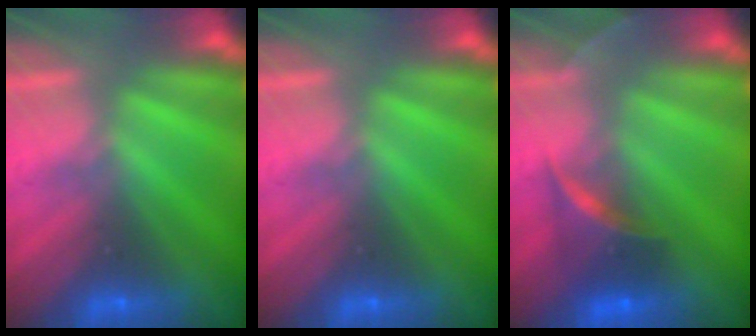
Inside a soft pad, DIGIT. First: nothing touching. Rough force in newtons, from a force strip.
{"total": 0.0}
{"total": 8.3}